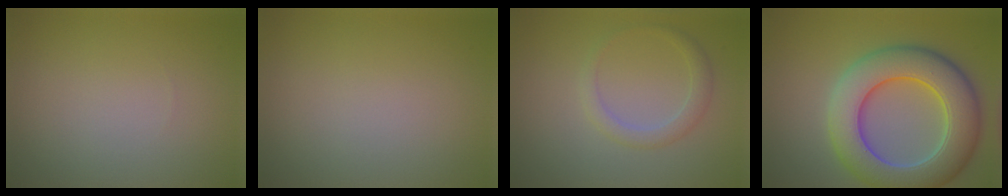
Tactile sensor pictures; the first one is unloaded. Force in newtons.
{"total": 0.0}
{"total": 1.7, "press": 1.7, "slide": 0.1}
{"total": 9.8, "press": 9.7, "slide": 0.6}